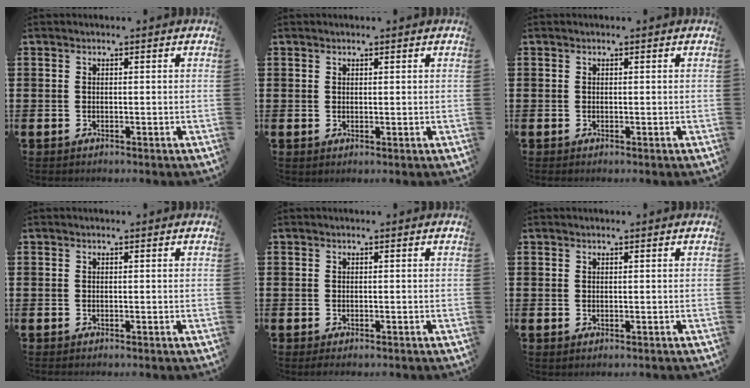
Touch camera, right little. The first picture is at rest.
{"total": 0.5, "force": [0.5, -0.1, 0.2], "torque": [0.006, 0.000, 0.009]}
{"total": 0.0}
{"total": 0.0}
{"total": 0.7, "force": [-0.6, 0.2, 0.3], "torque": [-0.007, -0.001, -0.012]}
{"total": 0.0}